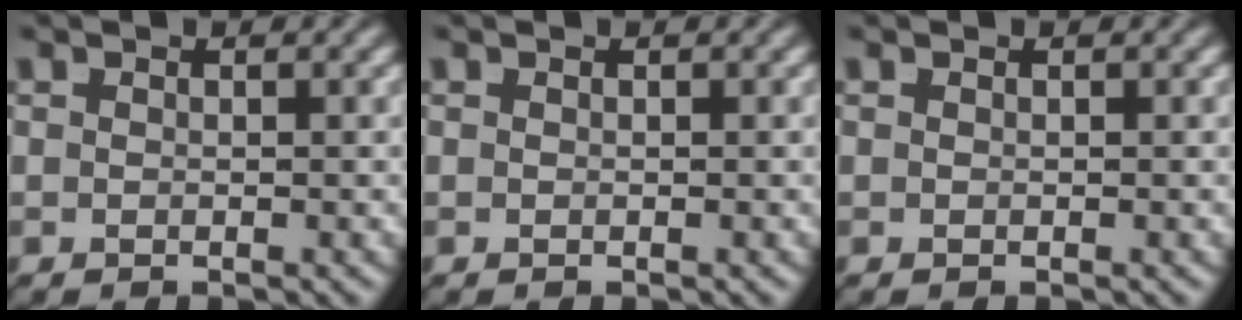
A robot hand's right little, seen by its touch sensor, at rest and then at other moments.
{"total": 0.0}
{"total": 0.0}